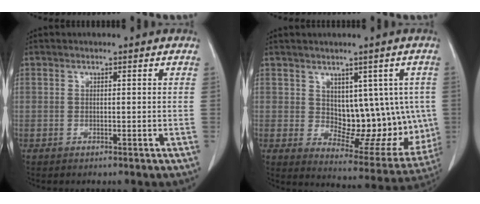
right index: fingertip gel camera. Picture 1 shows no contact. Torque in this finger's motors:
{"motor_torque": [0.31, 0.20, 0.17, 0.01]}